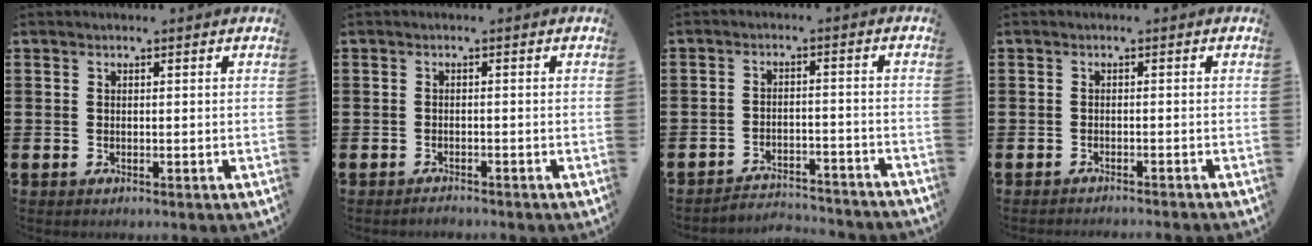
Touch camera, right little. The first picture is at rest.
{"total": 0.9, "force": [-0.9, 0.1, 0.1], "torque": [-0.005, -0.002, -0.018]}
{"total": 3.2, "force": [-3.2, 0.1, -0.1], "torque": [-0.005, 0.003, -0.070]}
{"total": 0.9, "force": [-0.9, -0.3, -0.1], "torque": [0.002, 0.001, -0.018]}